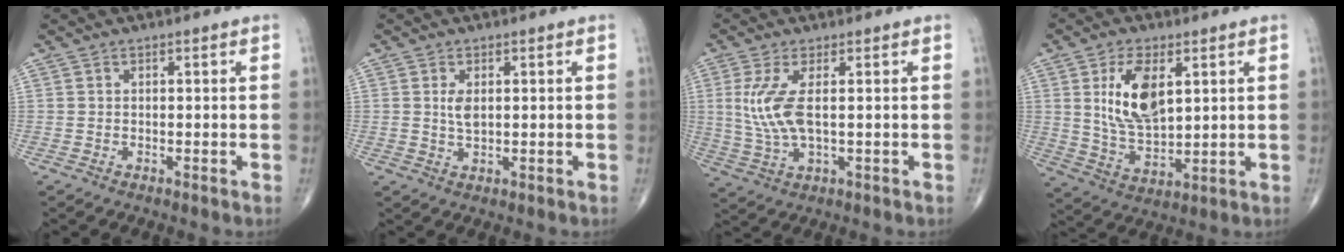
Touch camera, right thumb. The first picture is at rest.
{"total": 2.5, "force": [0.7, 1.1, 2.2], "torque": [-0.038, -0.006, 0.016]}
{"total": 7.7, "force": [1.2, 2.4, 7.2], "torque": [-0.178, -0.010, 0.033]}
{"total": 11.8, "force": [3.6, 5.9, 9.5], "torque": [-0.169, -0.021, 0.075]}